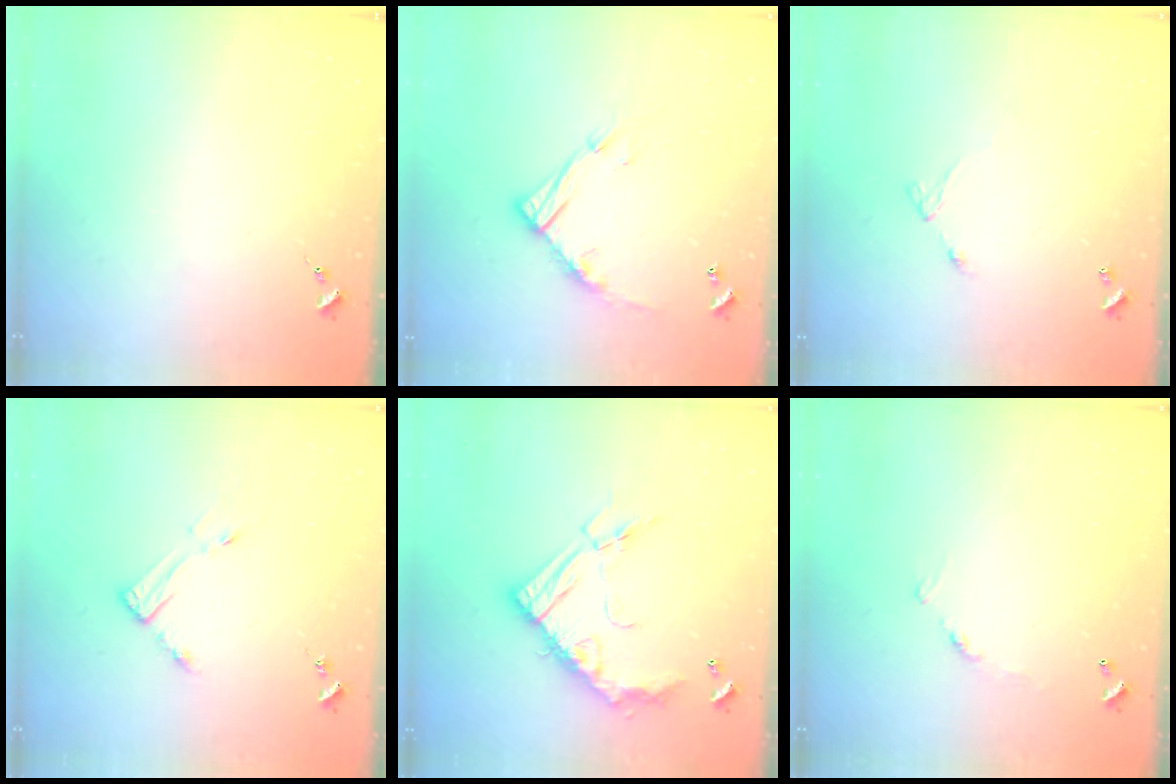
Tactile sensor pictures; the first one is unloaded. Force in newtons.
{"total": 13.1, "press": 13.1, "slide": 1.2}
{"total": 5.4, "press": 5.4, "slide": 0.4}
{"total": 5.4, "press": 5.4, "slide": 0.3}
{"total": 18.1, "press": 18.0, "slide": 1.7}
{"total": 6.8, "press": 6.8, "slide": 0.4}